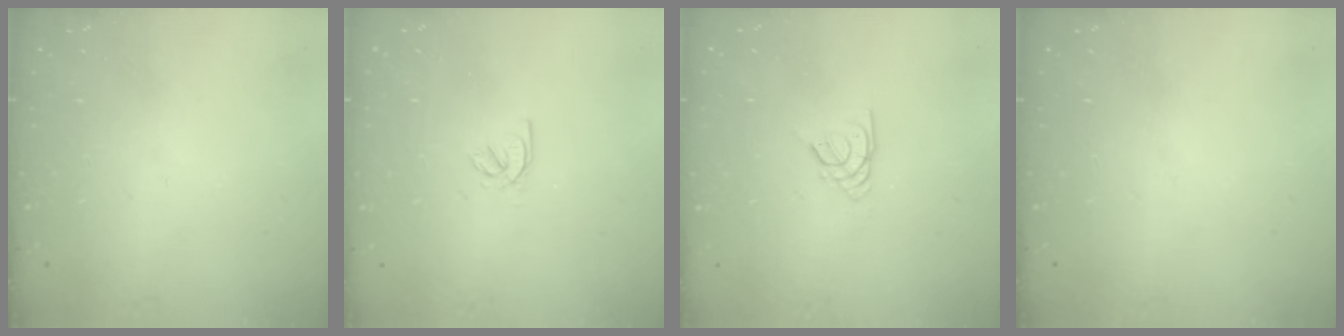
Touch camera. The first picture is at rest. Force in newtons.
{"total": 2.3, "press": 2.3, "slide": 0.4}
{"total": 2.6, "press": 2.6, "slide": 0.5}
{"total": 0.0}